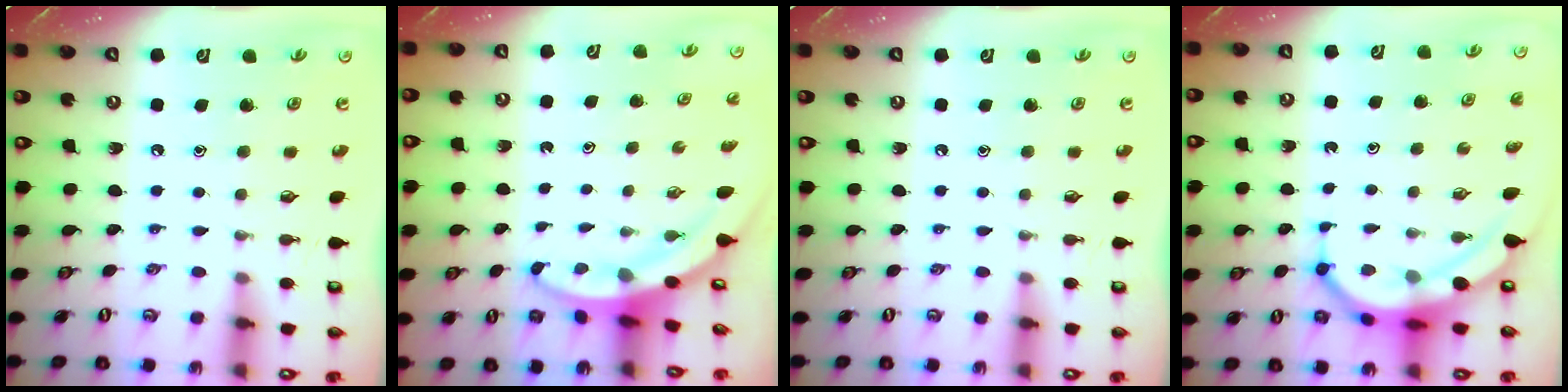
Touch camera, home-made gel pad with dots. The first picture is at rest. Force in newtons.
{"total": 3.5, "press": 3.5, "slide": 0.2}
{"total": 0.0}
{"total": 8.4, "press": 8.4, "slide": 0.8}